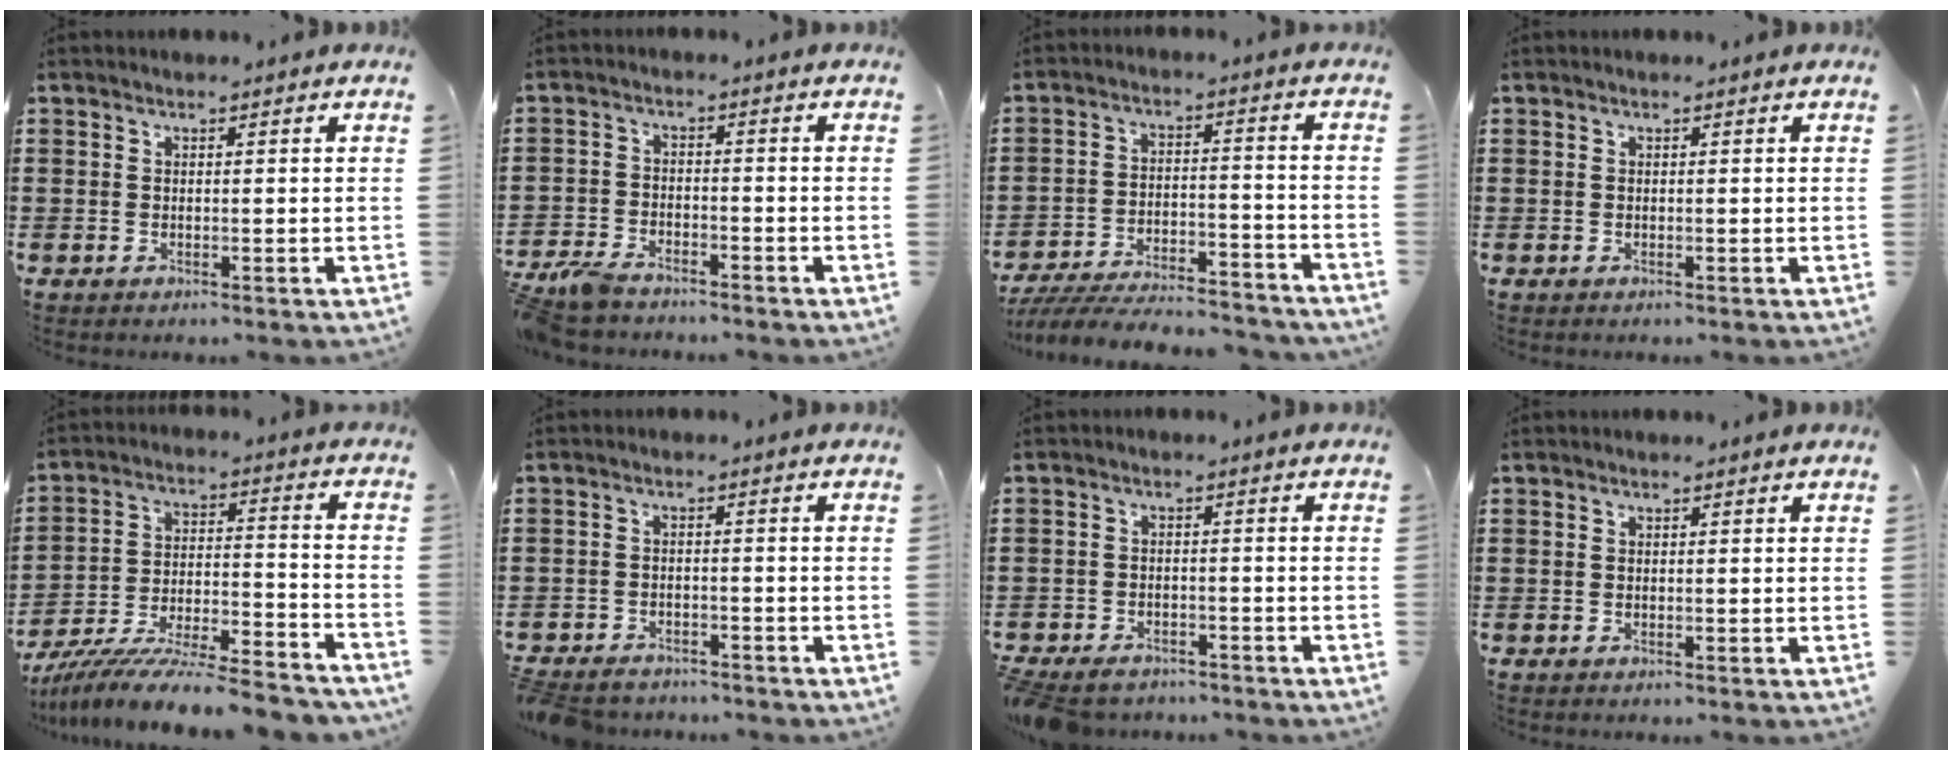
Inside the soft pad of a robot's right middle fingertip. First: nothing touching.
{"total": 4.3, "force": [-4.0, 1.2, 1.1], "torque": [-0.047, -0.002, -0.090]}
{"total": 7.1, "force": [-6.8, 0.8, 1.9], "torque": [-0.035, 0.007, -0.133]}
{"total": 0.0}
{"total": 9.9, "force": [-9.2, 0.1, 3.4], "torque": [-0.052, 0.009, -0.182]}
{"total": 2.8, "force": [-2.7, 0.7, 0.1], "torque": [-0.016, -0.001, -0.062]}
{"total": 3.4, "force": [-3.2, 1.1, 0.4], "torque": [-0.019, 0.004, -0.070]}
{"total": 0.0}